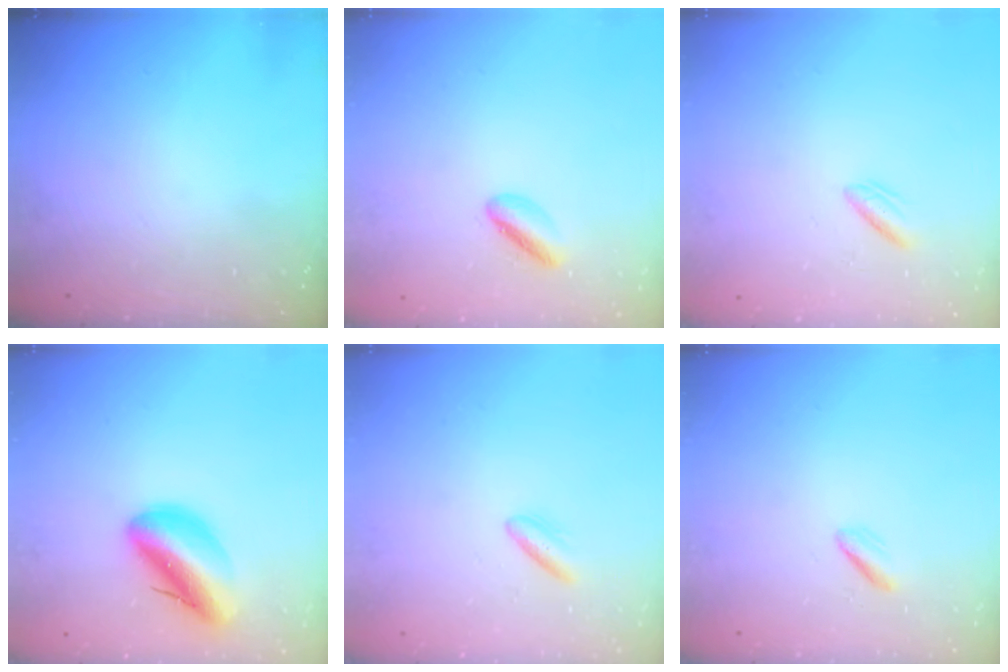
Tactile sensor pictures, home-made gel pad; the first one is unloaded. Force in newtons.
{"total": 4.8, "press": 4.7, "slide": 0.9}
{"total": 2.1, "press": 1.9, "slide": 0.9}
{"total": 13.6, "press": 13.1, "slide": 3.8}
{"total": 3.3, "press": 3.0, "slide": 1.5}
{"total": 2.0, "press": 2.0, "slide": 0.6}